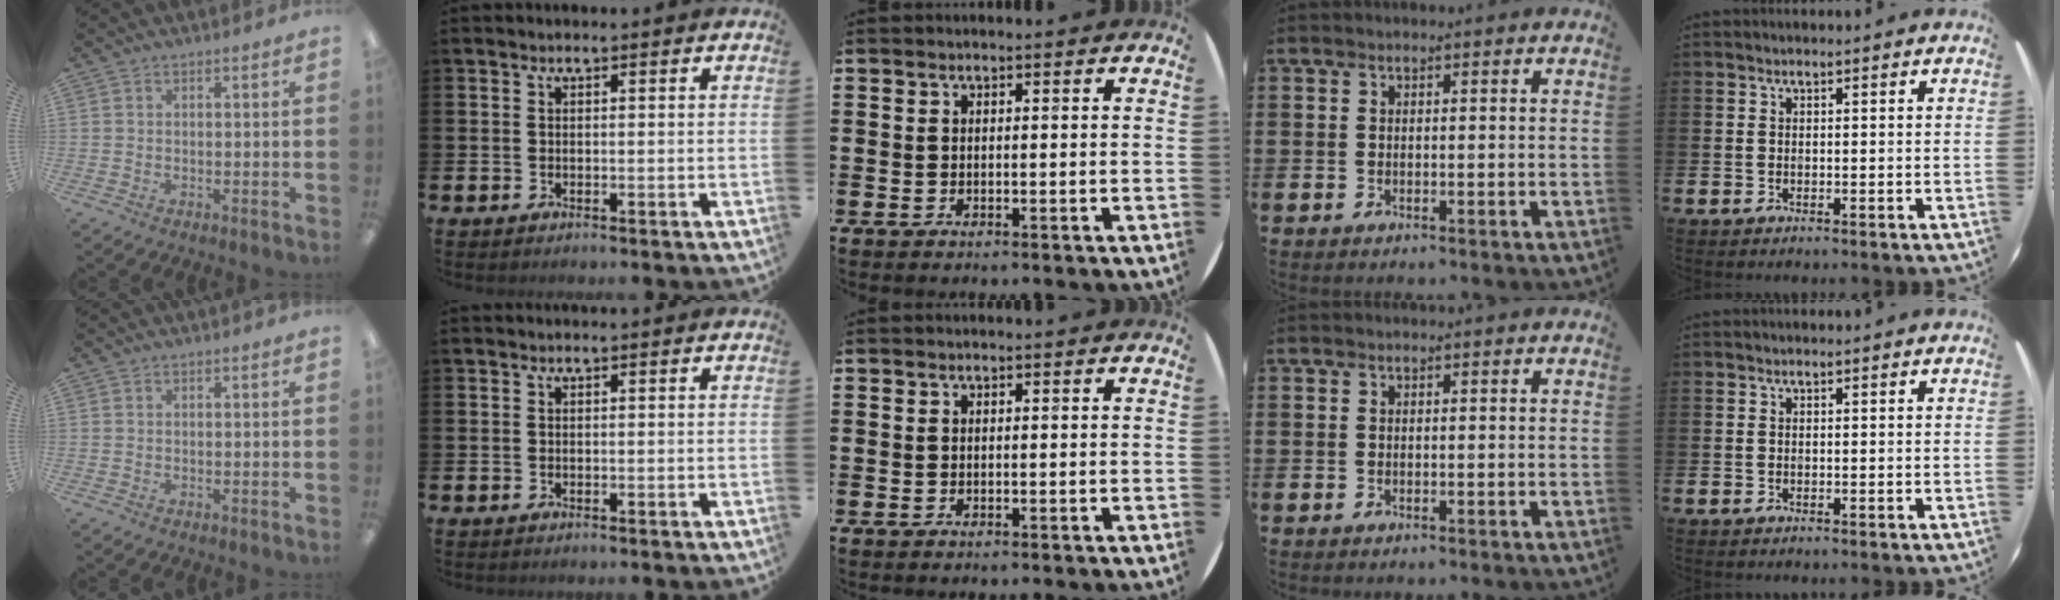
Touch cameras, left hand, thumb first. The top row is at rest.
{}